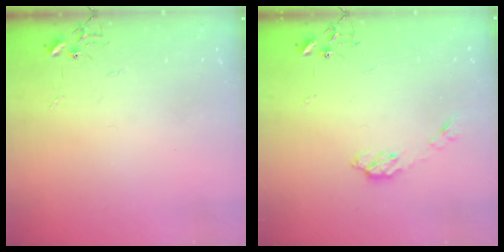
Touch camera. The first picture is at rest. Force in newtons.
{"total": 5.1, "press": 5.1, "slide": 0.8}